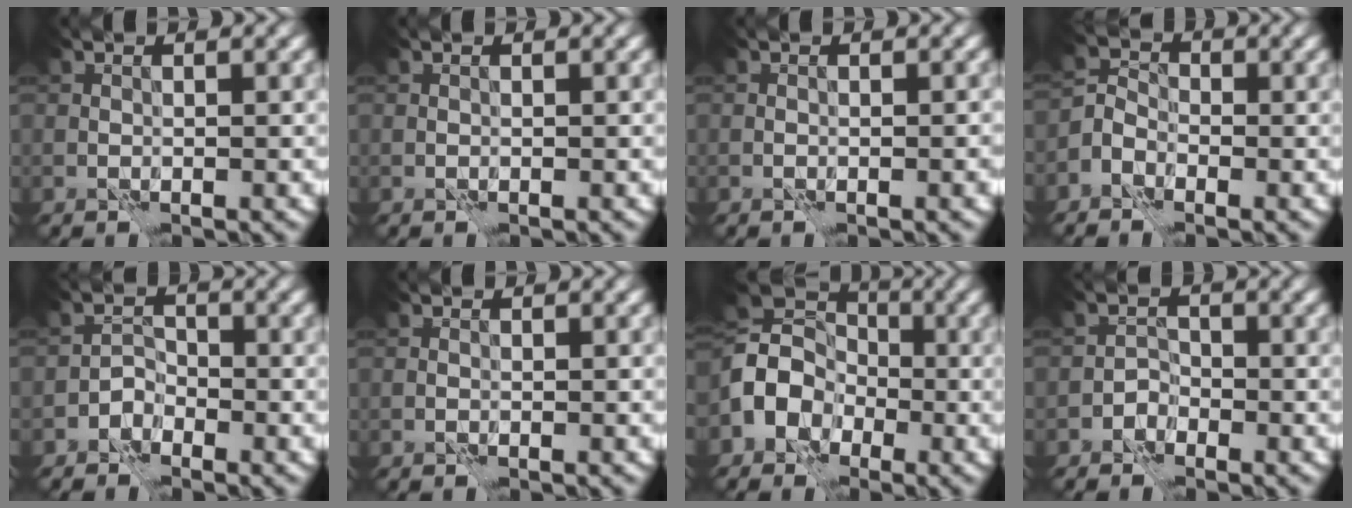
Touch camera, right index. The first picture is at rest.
{"total": 0.0}
{"total": 0.9, "force": [-0.5, 0.2, 0.8], "torque": [-0.011, -0.001, -0.008]}
{"total": 2.6, "force": [-1.6, 1.7, 1.0], "torque": [-0.025, 0.004, -0.041]}
{"total": 1.8, "force": [-1.3, 1.1, 0.5], "torque": [-0.009, 0.009, -0.031]}
{"total": 0.0}
{"total": 6.4, "force": [-1.9, 5.3, 3.0], "torque": [-0.057, 0.004, -0.057]}
{"total": 1.4, "force": [-1.0, 0.9, 0.3], "torque": [-0.004, 0.008, -0.024]}